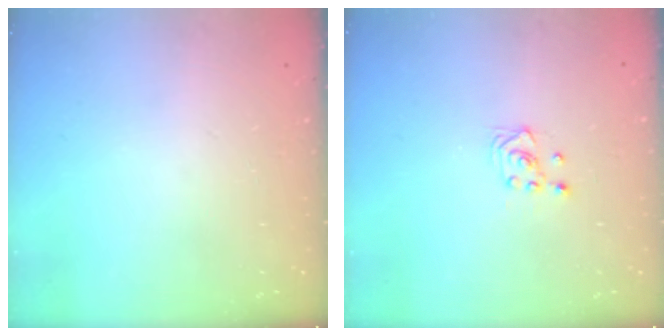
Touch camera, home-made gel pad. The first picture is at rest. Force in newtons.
{"total": 3.0, "press": 2.6, "slide": 1.5}